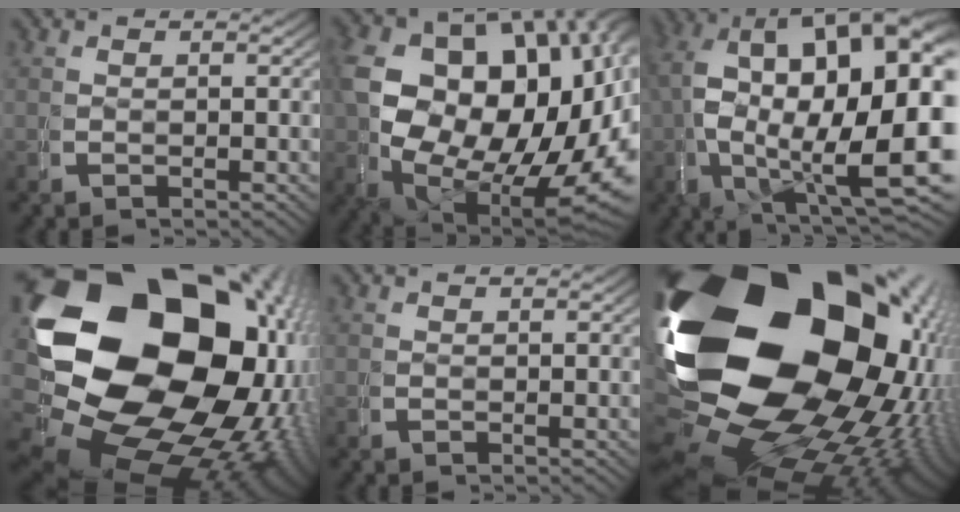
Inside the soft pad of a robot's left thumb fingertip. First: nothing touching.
{"total": 26.3, "force": [-1.8, 19.5, 17.6], "torque": [-0.326, -0.100, 0.015]}
{"total": 22.1, "force": [1.0, 13.6, 17.3], "torque": [-0.284, -0.075, 0.048]}
{"total": 34.9, "force": [0.4, 24.9, 24.5], "torque": [-0.444, -0.079, 0.040]}
{"total": 0.0}
{"total": 39.7, "force": [0.4, 26.8, 29.3], "torque": [-0.523, -0.082, 0.046]}